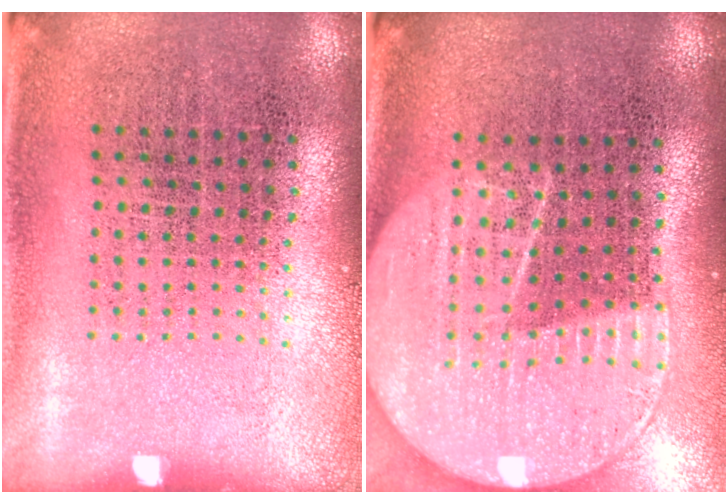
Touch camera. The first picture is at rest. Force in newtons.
{"total": 2.2, "press": 1.9, "slide": 1.0}